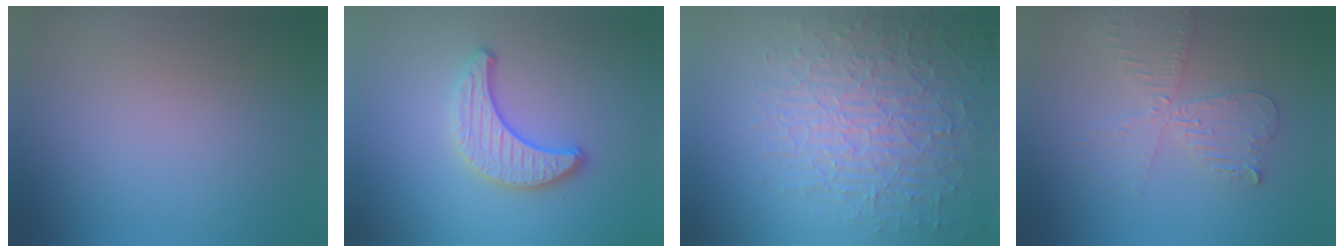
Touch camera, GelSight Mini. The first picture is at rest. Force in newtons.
{"total": 3.6, "press": 3.1, "slide": 1.8}
{"total": 7.0, "press": 5.3, "slide": 4.5}
{"total": 4.1, "press": 3.5, "slide": 2.0}